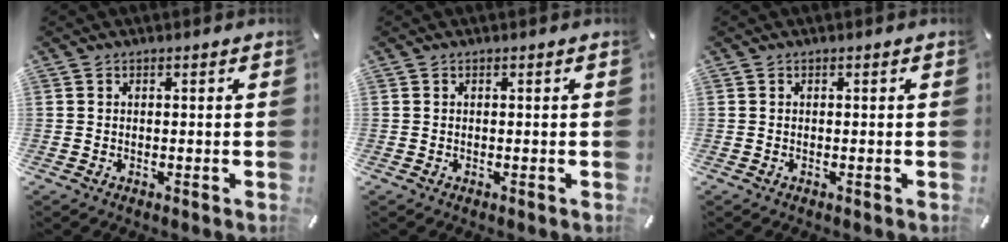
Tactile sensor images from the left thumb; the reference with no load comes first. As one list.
[{"total": 0.0}, {"total": 0.0}]